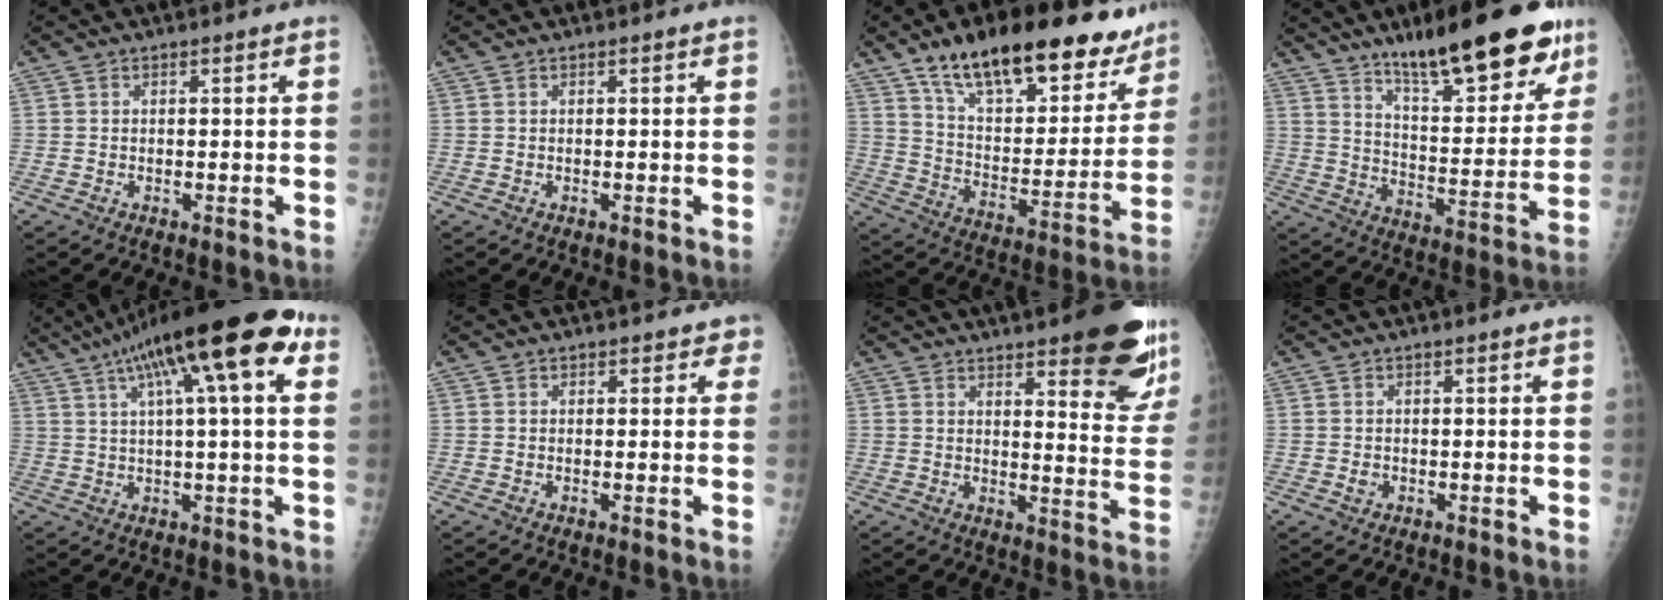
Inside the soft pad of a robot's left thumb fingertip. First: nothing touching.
{"total": 0.0}
{"total": 26.9, "force": [18.8, 10.9, 15.8], "torque": [-0.195, -0.060, 0.294]}
{"total": 23.8, "force": [16.0, 6.6, 16.3], "torque": [-0.198, -0.067, 0.245]}
{"total": 20.4, "force": [9.0, 4.7, 17.7], "torque": [-0.283, 0.025, 0.134]}
{"total": 2.2, "force": [1.3, 1.7, 0.7], "torque": [0.026, -0.002, 0.006]}
{"total": 18.6, "force": [11.8, 5.5, 13.2], "torque": [-0.130, -0.067, 0.142]}
{"total": 1.2, "force": [-0.2, 1.0, 0.5], "torque": [-0.005, 0.002, -0.002]}